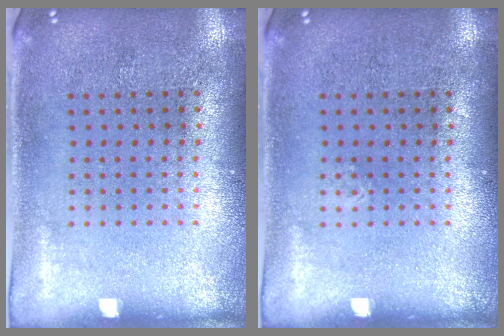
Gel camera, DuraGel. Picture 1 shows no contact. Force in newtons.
{"total": 0.0}